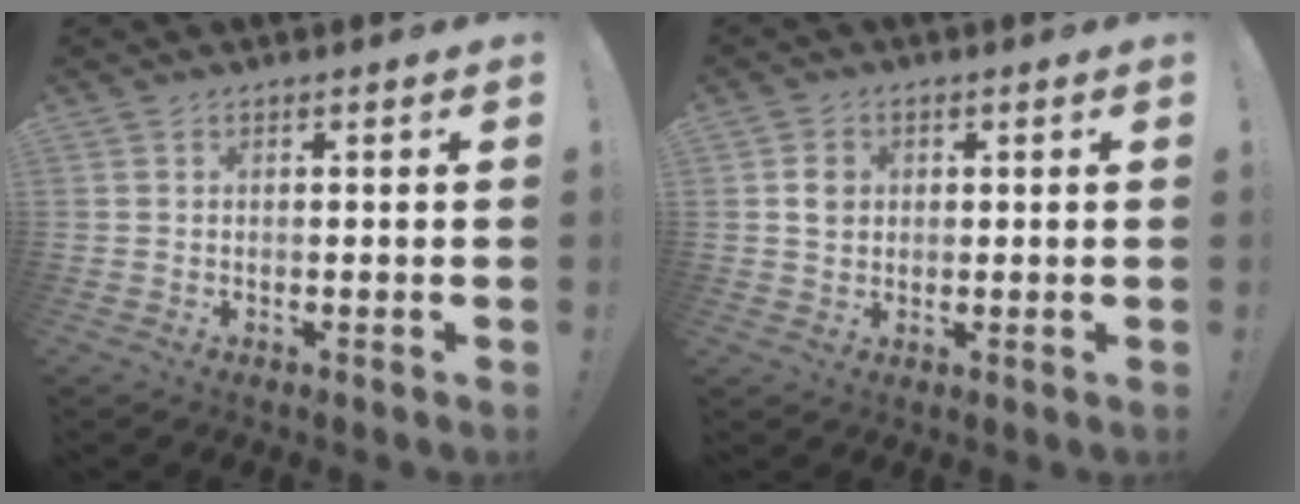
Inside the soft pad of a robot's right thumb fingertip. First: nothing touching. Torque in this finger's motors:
{"motor_torque": [-0.01, 0.05, -0.09, 0.09, 0.00]}